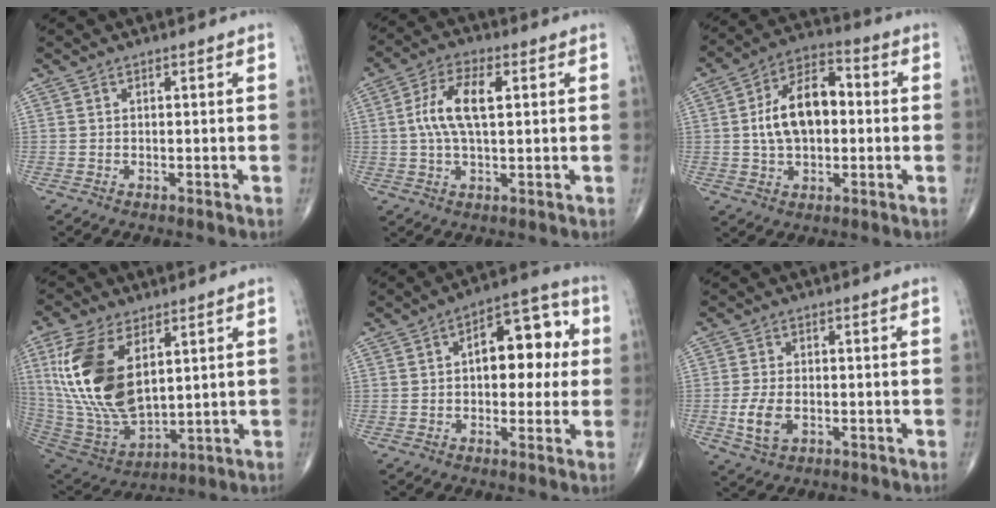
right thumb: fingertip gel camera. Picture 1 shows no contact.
{"total": 9.3, "force": [1.5, 4.0, 8.2], "torque": [-0.168, 0.013, 0.024]}
{"total": 13.6, "force": [0.5, 8.1, 10.9], "torque": [-0.174, 0.026, 0.002]}
{"total": 20.7, "force": [6.0, 10.9, 16.6], "torque": [-0.333, -0.031, 0.124]}
{"total": 13.0, "force": [1.7, 7.1, 10.7], "torque": [-0.111, 0.027, 0.016]}
{"total": 5.6, "force": [-1.2, 3.3, 4.3], "torque": [-0.092, -0.003, -0.019]}